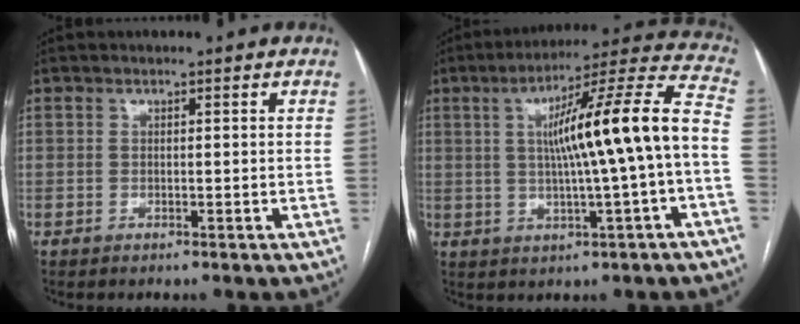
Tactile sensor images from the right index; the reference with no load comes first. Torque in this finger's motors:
{"motor_torque": [1.80, -0.34, 0.78, 0.21]}